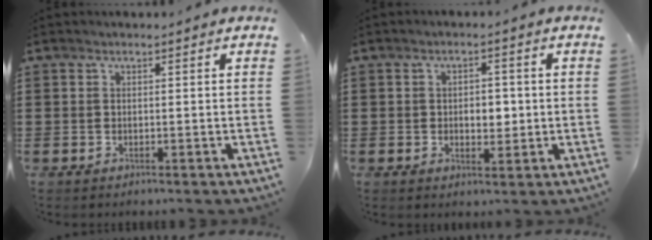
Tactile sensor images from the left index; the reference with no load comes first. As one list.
[{"total": 3.5, "force": [-0.2, 2.1, 2.8], "torque": [-0.042, 0.000, -0.011]}]